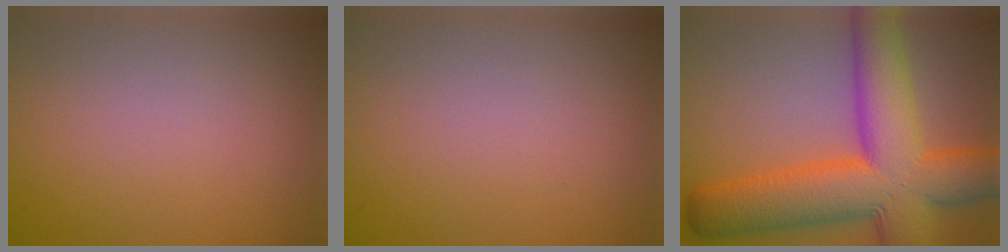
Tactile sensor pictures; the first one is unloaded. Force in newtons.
{"total": 0.0}
{"total": 13.4, "press": 13.4, "slide": 0.5}